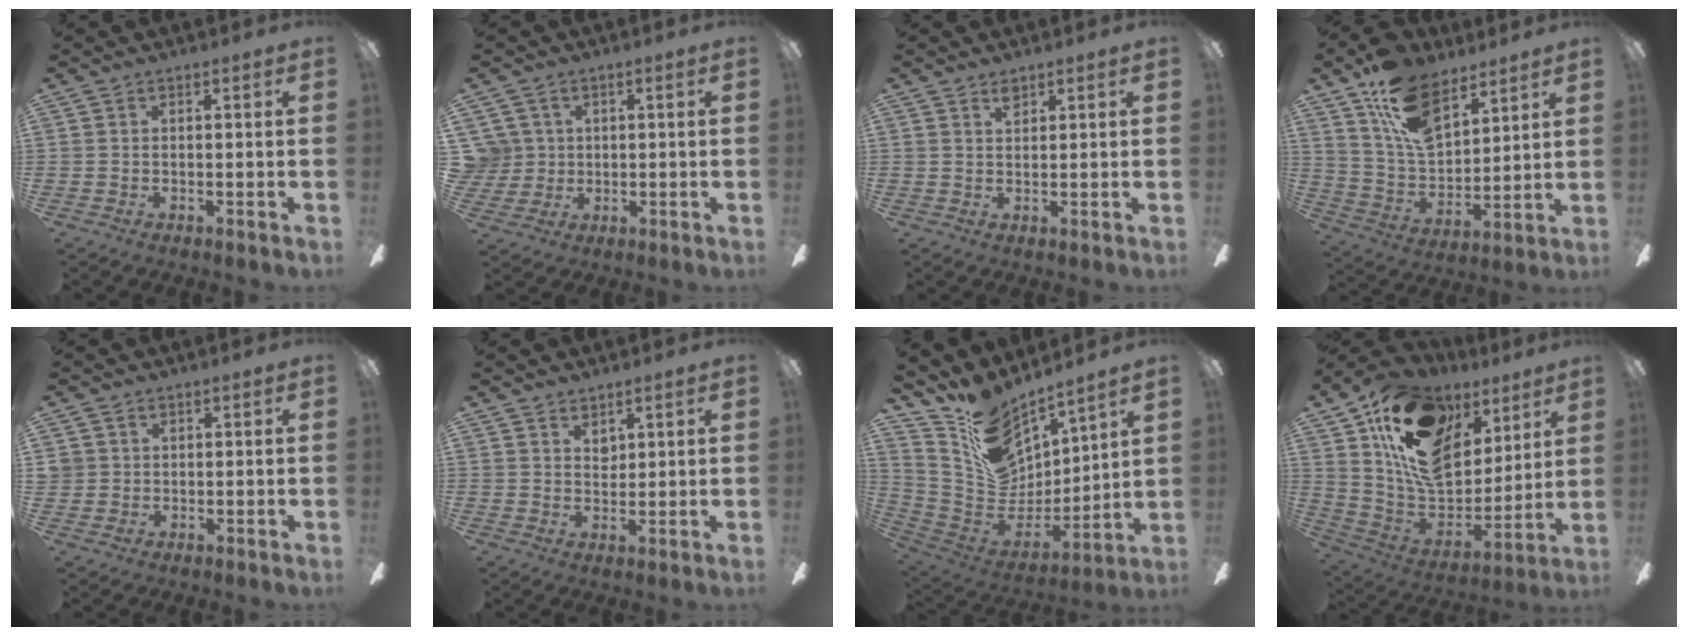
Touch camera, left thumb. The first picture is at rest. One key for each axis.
{"total": 6.0, "fx": 1.5, "fy": 5.8, "fz": 0.8, "tx": -0.028, "ty": 0.007, "tz": 0.030}
{"total": 2.0, "fx": 1.6, "fy": 0.8, "fz": 0.9, "tx": -0.012, "ty": -0.004, "tz": 0.028}
{"total": 16.8, "fx": 10.6, "fy": 9.0, "fz": 9.4, "tx": -0.183, "ty": -0.037, "tz": 0.201}
{"total": 2.5, "fx": 0.8, "fy": 2.3, "fz": 0.1, "tx": -0.008, "ty": 0.006, "tz": 0.015}
{"total": 3.0, "fx": 2.2, "fy": 1.9, "fz": 0.9, "tx": -0.004, "ty": -0.009, "tz": 0.039}
{"total": 13.7, "fx": 11.3, "fy": 6.6, "fz": 4.0, "tx": -0.107, "ty": -0.097, "tz": 0.215}
{"total": 21.3, "fx": 9.3, "fy": 14.1, "fz": 13.0, "tx": -0.226, "ty": -0.044, "tz": 0.173}